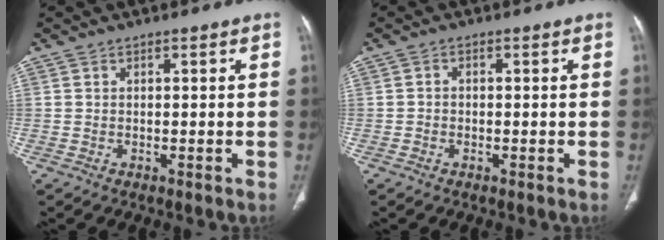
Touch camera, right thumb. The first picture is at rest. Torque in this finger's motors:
{"motor_torque": [-0.19, -0.16, -0.15, 0.10, -0.03]}